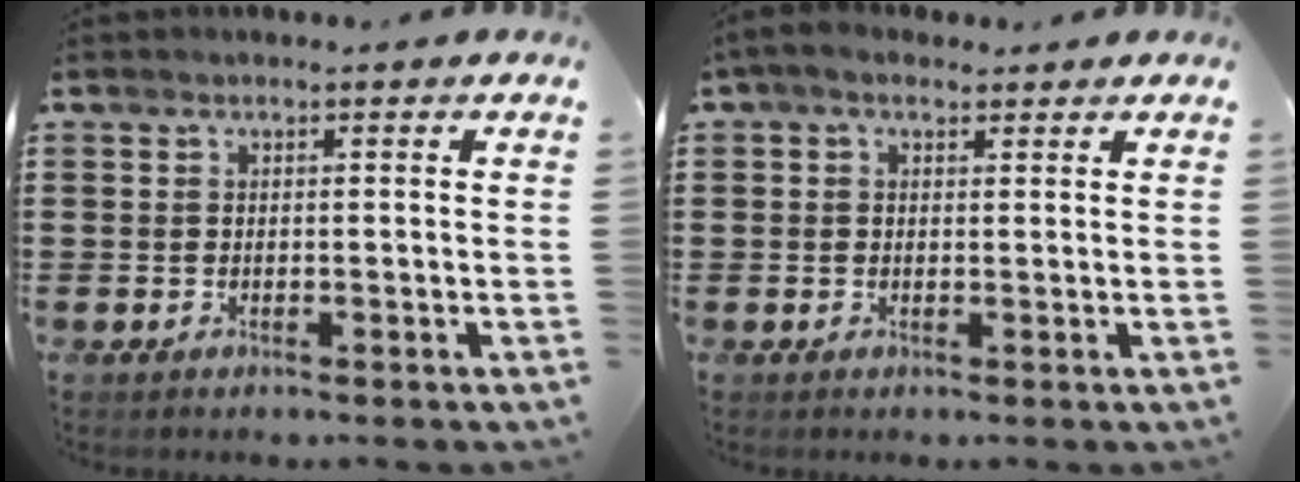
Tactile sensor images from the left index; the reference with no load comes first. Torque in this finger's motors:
{"motor_torque": [1.04, -1.10, 0.19, 0.04]}